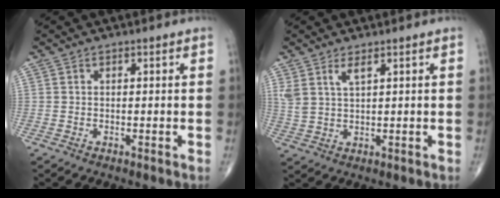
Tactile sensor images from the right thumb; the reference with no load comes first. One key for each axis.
{"total": 3.9, "fx": 2.3, "fy": 1.2, "fz": 2.9, "tx": -0.066, "ty": -0.010, "tz": 0.054}